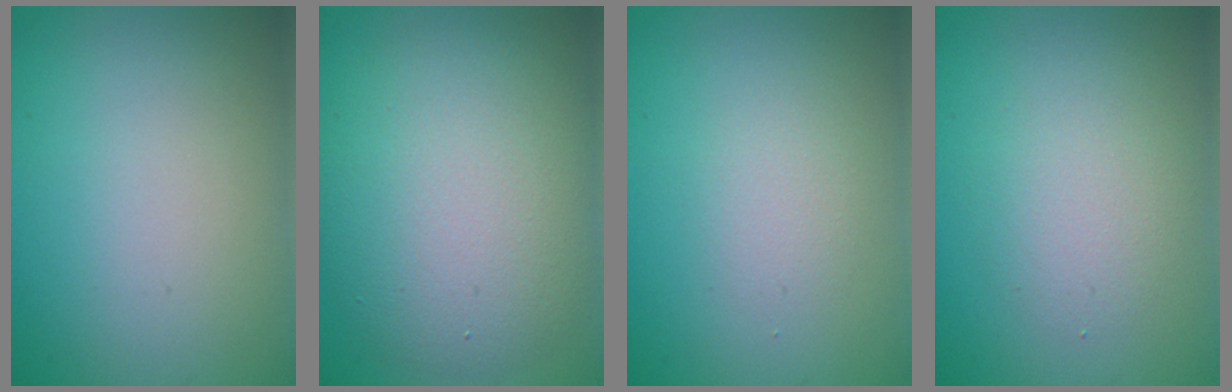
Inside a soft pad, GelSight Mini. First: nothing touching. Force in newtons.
{"total": 8.5, "press": 8.4, "slide": 0.4}
{"total": 1.4, "press": 1.4, "slide": 0.1}
{"total": 2.6, "press": 2.6, "slide": 0.2}